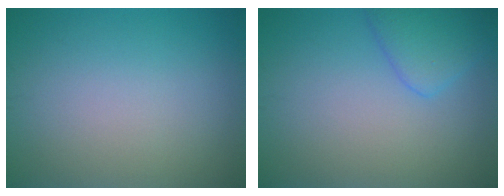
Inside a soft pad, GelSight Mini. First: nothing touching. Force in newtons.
{"total": 2.9, "press": 2.9, "slide": 0.2}